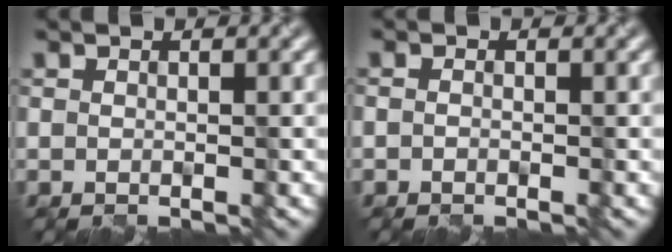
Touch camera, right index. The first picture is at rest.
{"total": 0.5, "force": [-0.3, 0.4, 0.3], "torque": [-0.005, -0.002, -0.004]}